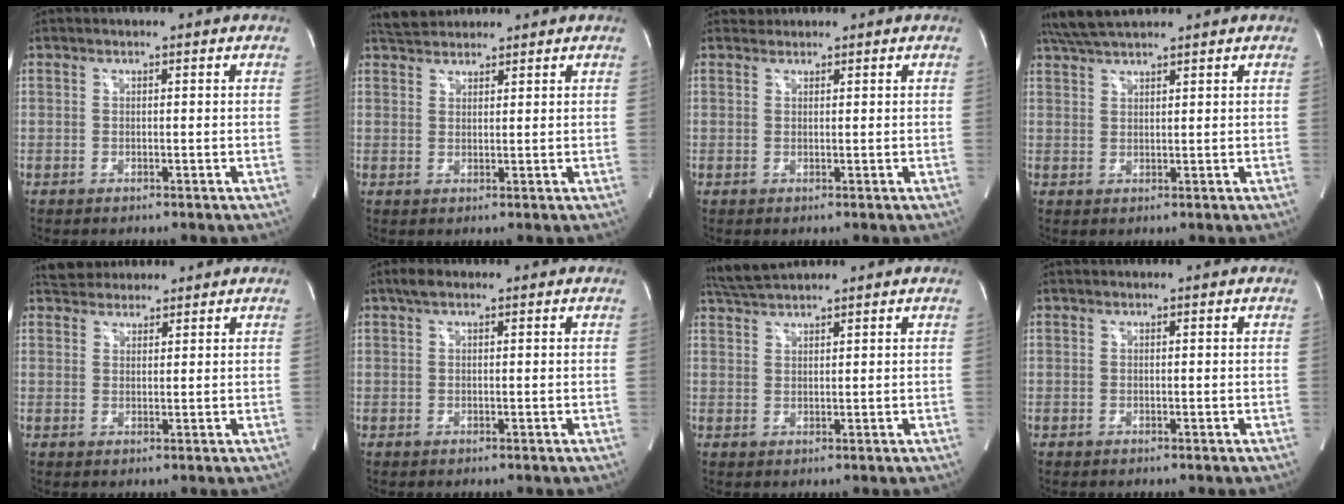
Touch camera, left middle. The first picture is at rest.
{"total": 3.7, "force": [3.6, 1.0, 0.5], "torque": [-0.018, 0.025, 0.067]}
{"total": 1.0, "force": [0.9, 0.3, -0.4], "torque": [-0.003, 0.009, 0.014]}
{"total": 6.1, "force": [5.4, 0.6, 2.8], "torque": [-0.061, 0.029, 0.104]}
{"total": 4.3, "force": [3.9, 1.8, 0.6], "torque": [-0.013, 0.026, 0.067]}
{"total": 1.9, "force": [1.2, 0.7, 1.3], "torque": [-0.031, 0.019, 0.021]}
{"total": 4.1, "force": [3.9, -0.3, 1.1], "torque": [-0.033, 0.018, 0.081]}
{"total": 0.0}